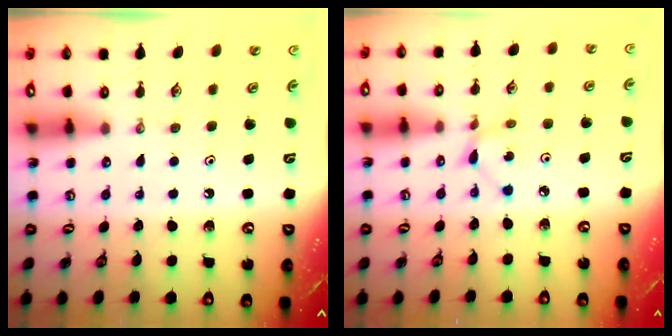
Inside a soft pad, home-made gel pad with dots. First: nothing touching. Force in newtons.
{"total": 2.3, "press": 2.3, "slide": 0.1}